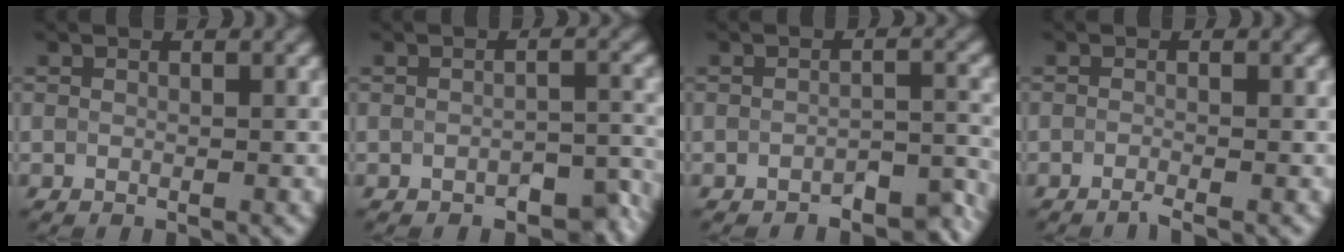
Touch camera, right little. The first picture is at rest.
{"total": 3.9, "force": [-3.3, 1.4, 1.5], "torque": [-0.016, 0.000, -0.042]}
{"total": 3.8, "force": [-3.7, 0.7, 0.7], "torque": [-0.008, 0.001, -0.048]}
{"total": 1.5, "force": [-1.4, -0.2, 0.1], "torque": [0.001, -0.006, -0.028]}